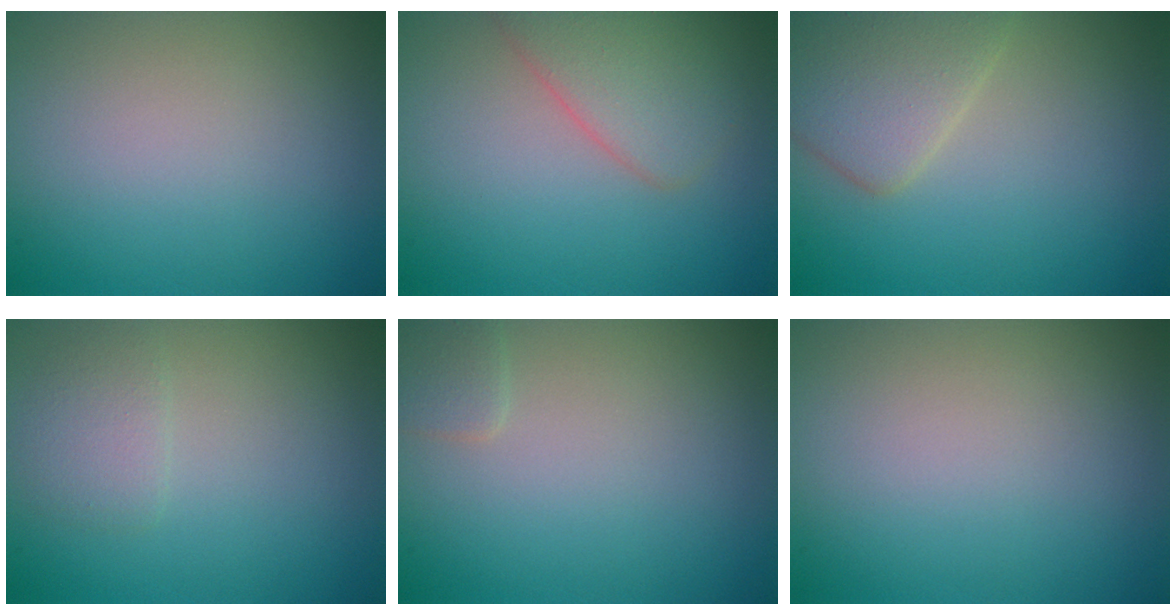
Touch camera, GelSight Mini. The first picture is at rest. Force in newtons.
{"total": 3.8, "press": 3.8, "slide": 0.2}
{"total": 4.2, "press": 4.2, "slide": 0.3}
{"total": 1.6, "press": 1.6, "slide": 0.0}
{"total": 1.1, "press": 1.1, "slide": 0.1}
{"total": 0.0}